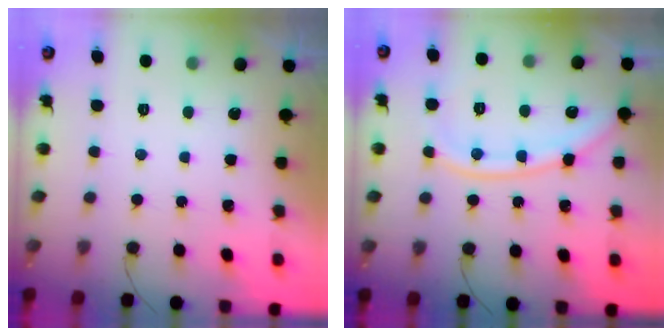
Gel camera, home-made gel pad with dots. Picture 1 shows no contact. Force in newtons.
{"total": 11.3, "press": 11.2, "slide": 1.5}